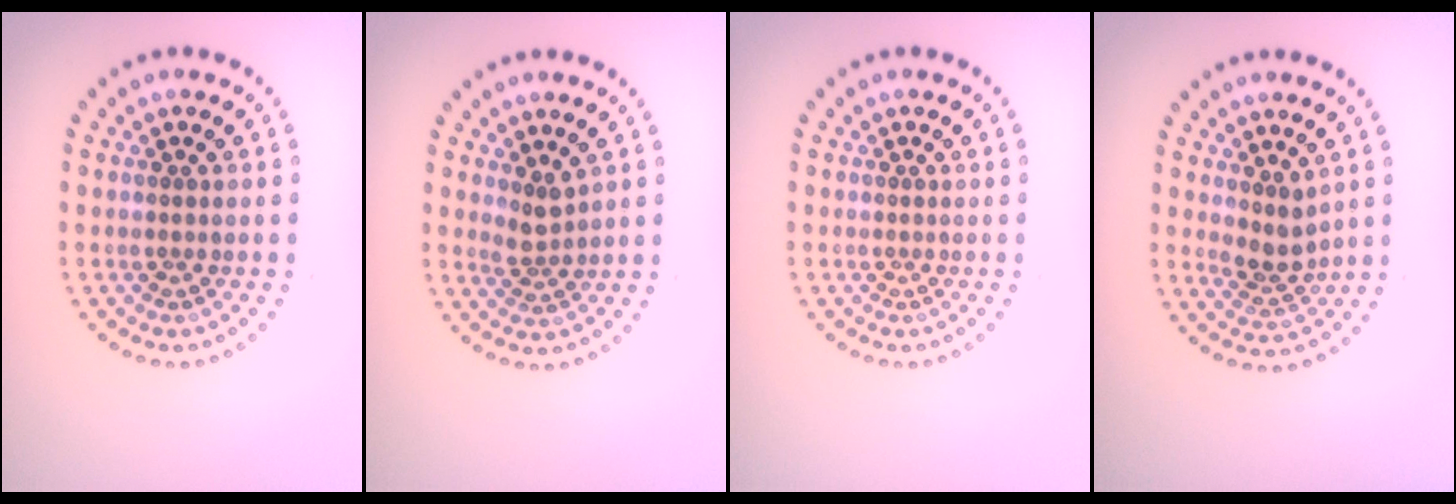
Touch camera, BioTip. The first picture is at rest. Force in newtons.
{"total": 1.8, "press": 1.3, "slide": 1.2}
{"total": 0.0}
{"total": 2.5, "press": 1.9, "slide": 1.6}